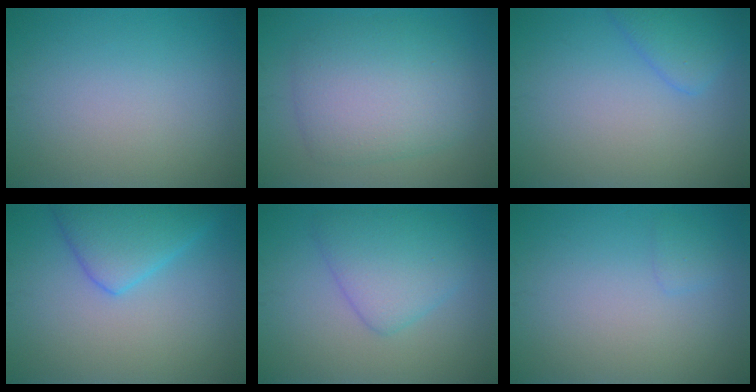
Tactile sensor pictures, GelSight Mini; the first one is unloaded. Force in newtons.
{"total": 6.1, "press": 6.1, "slide": 0.1}
{"total": 2.5, "press": 2.5, "slide": 0.2}
{"total": 4.7, "press": 4.7, "slide": 0.2}
{"total": 4.5, "press": 4.5, "slide": 0.2}
{"total": 0.9, "press": 0.8, "slide": 0.1}